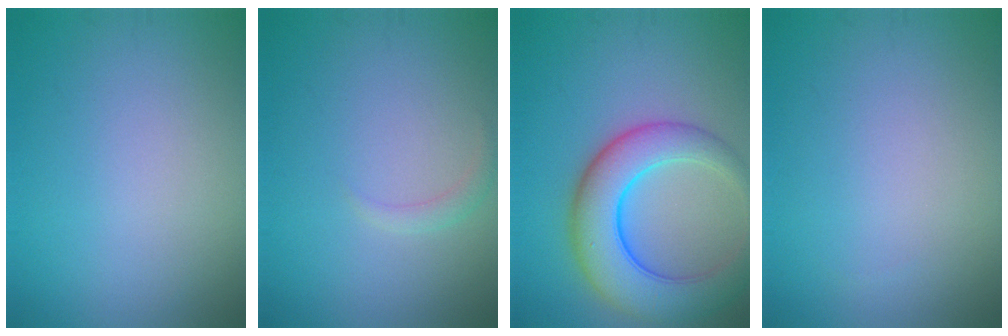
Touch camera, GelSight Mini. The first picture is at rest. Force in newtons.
{"total": 1.0, "press": 1.0, "slide": 0.0}
{"total": 8.1, "press": 8.0, "slide": 0.5}
{"total": 0.0}